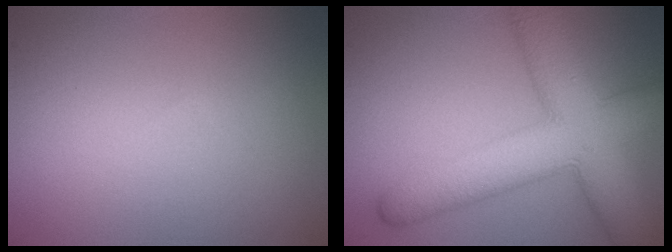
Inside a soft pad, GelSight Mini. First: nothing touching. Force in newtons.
{"total": 9.9, "press": 9.8, "slide": 0.5}